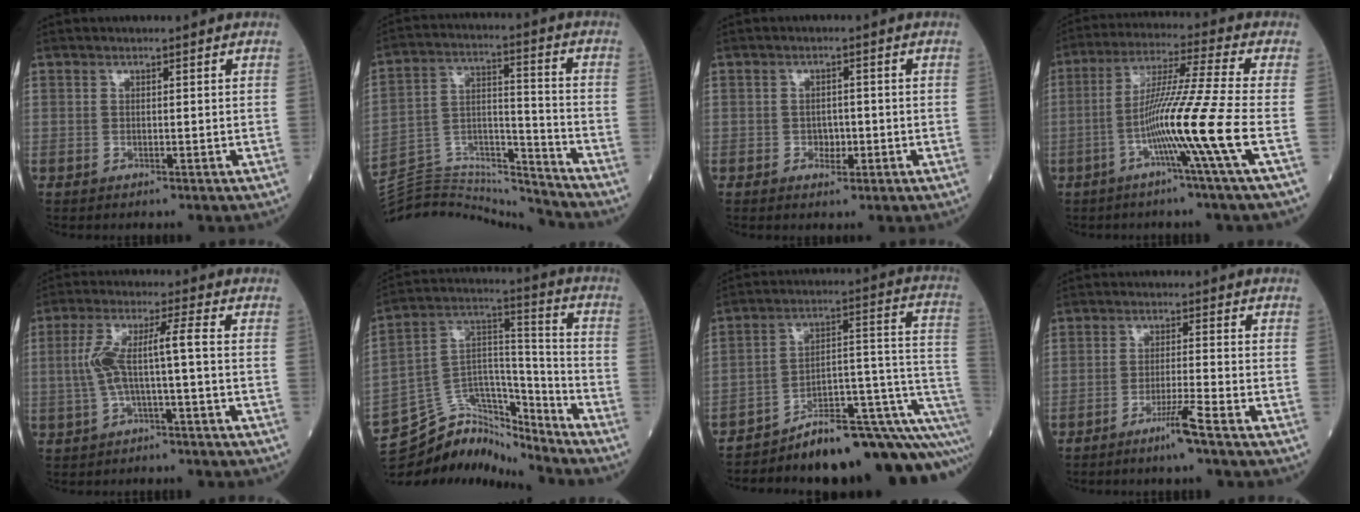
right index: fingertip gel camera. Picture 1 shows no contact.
{"total": 16.6, "force": [-16.5, 1.2, 1.4], "torque": [-0.025, 0.057, -0.272]}
{"total": 2.4, "force": [-0.8, 1.6, 1.5], "torque": [-0.015, 0.005, -0.010]}
{"total": 12.4, "force": [-4.1, -3.1, 11.3], "torque": [-0.210, -0.010, -0.082]}
{"total": 7.7, "force": [-0.7, 0.3, 7.7], "torque": [-0.162, 0.032, -0.012]}
{"total": 14.4, "force": [-13.7, 3.9, 2.1], "torque": [-0.036, 0.077, -0.237]}
{"total": 18.7, "force": [-12.5, 3.6, 13.4], "torque": [-0.105, 0.071, -0.174]}
{"total": 4.4, "force": [-3.0, -1.0, 3.0], "torque": [-0.056, -0.009, -0.061]}